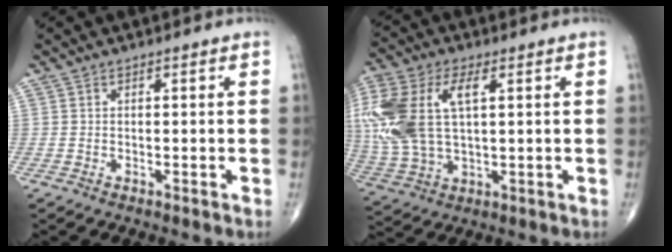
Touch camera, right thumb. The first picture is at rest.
{"total": 19.6, "force": [4.0, 10.4, 16.1], "torque": [-0.389, 0.008, 0.076]}